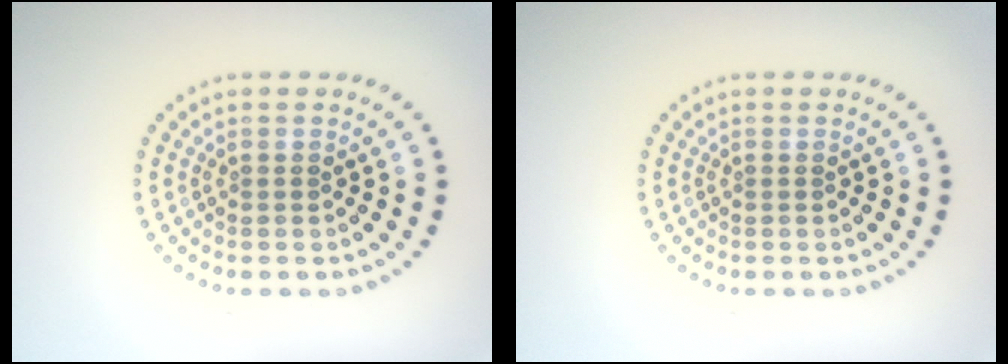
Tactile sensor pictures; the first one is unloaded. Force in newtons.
{"total": 0.0}